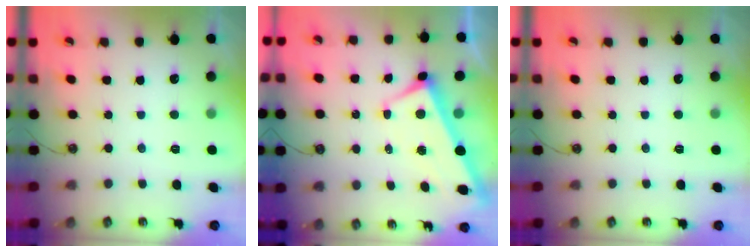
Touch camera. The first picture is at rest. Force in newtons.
{"total": 2.5, "press": 2.4, "slide": 0.9}
{"total": 0.0}